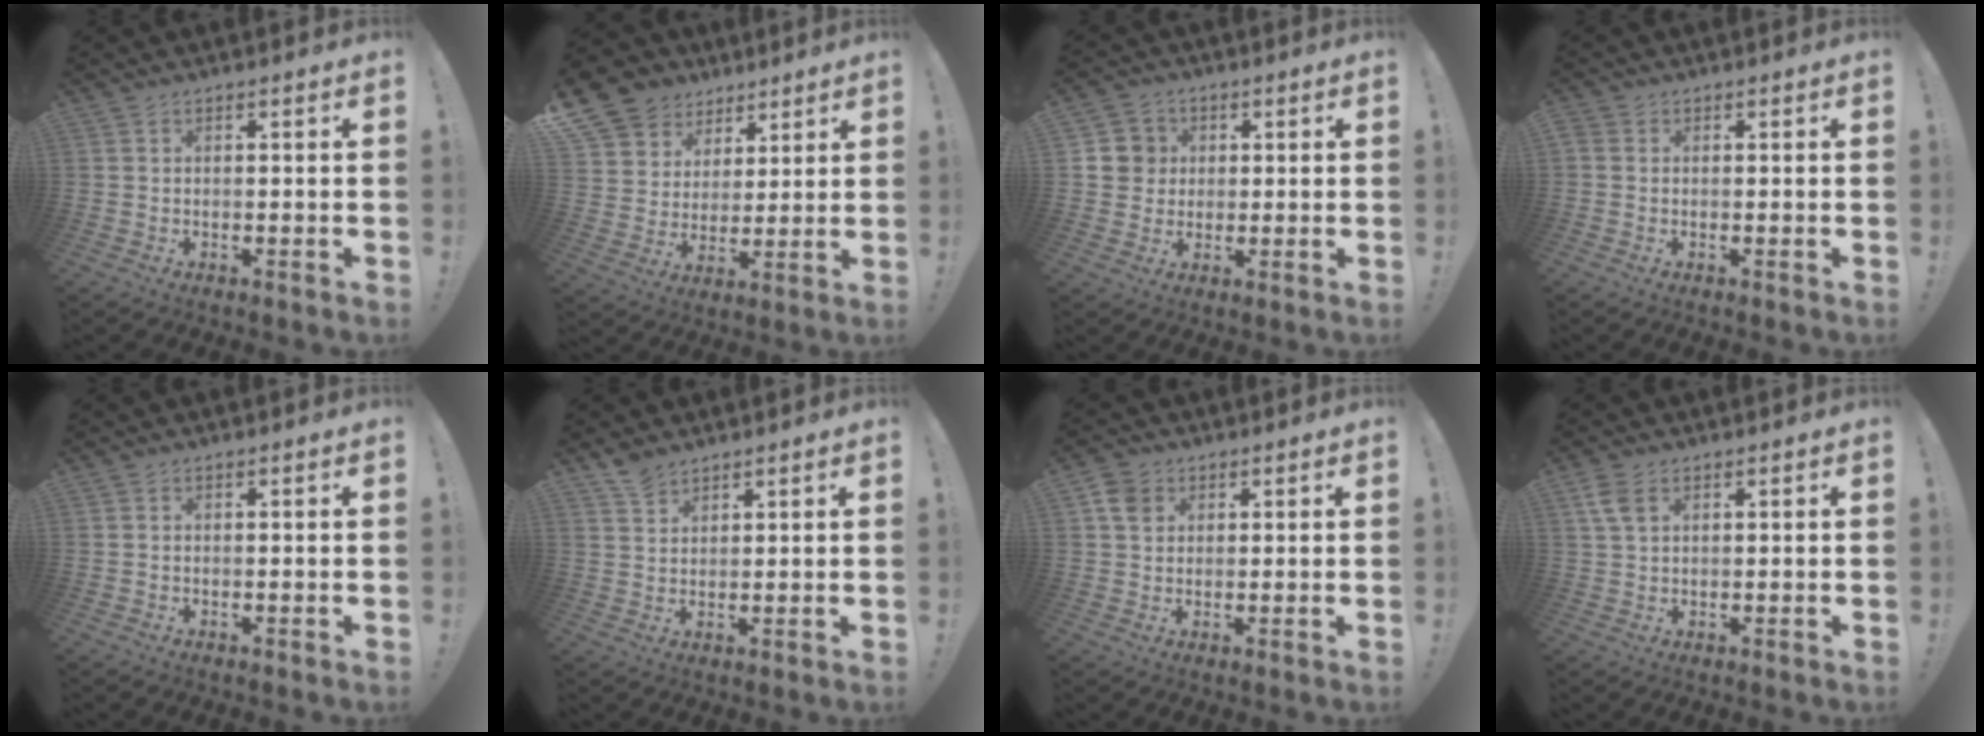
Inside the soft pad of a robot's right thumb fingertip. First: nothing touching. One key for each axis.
{"total": 12.0, "fx": 6.9, "fy": 9.3, "fz": 3.1, "tx": -0.055, "ty": -0.048, "tz": 0.141}
{"total": 7.0, "fx": 1.2, "fy": 6.8, "fz": 1.2, "tx": -0.013, "ty": -0.003, "tz": 0.026}
{"total": 1.2, "fx": 0.2, "fy": 1.0, "fz": 0.7, "tx": -0.015, "ty": 0.003, "tz": 0.004}
{"total": 0.0}
{"total": 4.8, "fx": 3.9, "fy": 2.2, "fz": 1.6, "tx": -0.028, "ty": -0.020, "tz": 0.076}
{"total": 5.3, "fx": 2.1, "fy": 4.3, "fz": 2.2, "tx": -0.035, "ty": 0.004, "tz": 0.042}
{"total": 5.0, "fx": 2.2, "fy": 2.9, "fz": 3.4, "tx": -0.061, "ty": 0.000, "tz": 0.042}